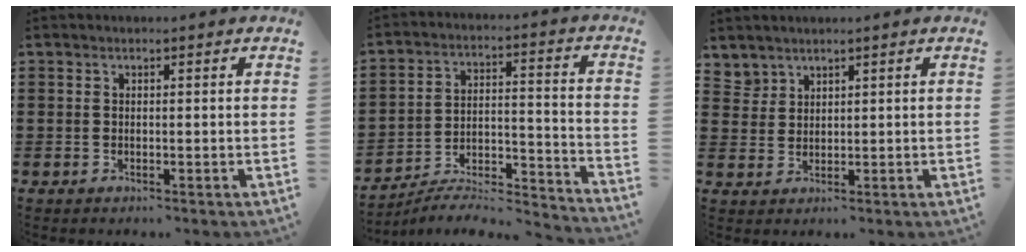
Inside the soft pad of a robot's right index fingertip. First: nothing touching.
{"total": 6.3, "force": [-5.8, 1.3, 2.2], "torque": [-0.036, -0.001, -0.116]}
{"total": 2.9, "force": [2.4, 1.7, -0.1], "torque": [-0.011, 0.004, 0.048]}